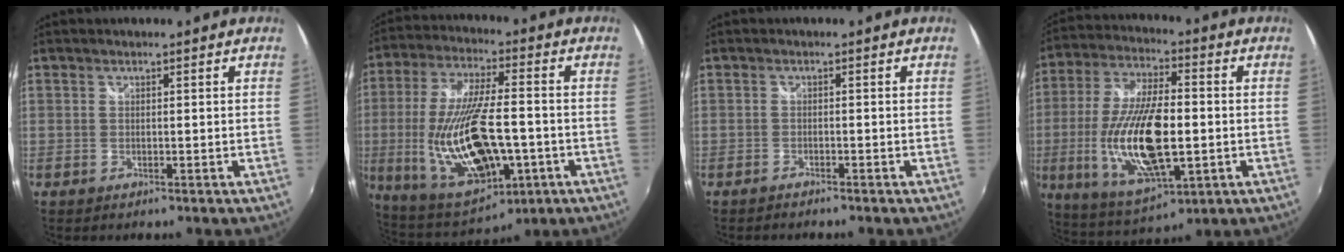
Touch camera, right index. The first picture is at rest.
{"total": 23.0, "force": [-5.2, 9.4, 20.3], "torque": [-0.419, -0.039, -0.065]}
{"total": 1.5, "force": [-1.4, 0.2, 0.4], "torque": [-0.018, -0.004, -0.026]}
{"total": 20.1, "force": [-2.9, 8.0, 18.3], "torque": [-0.368, -0.018, -0.041]}